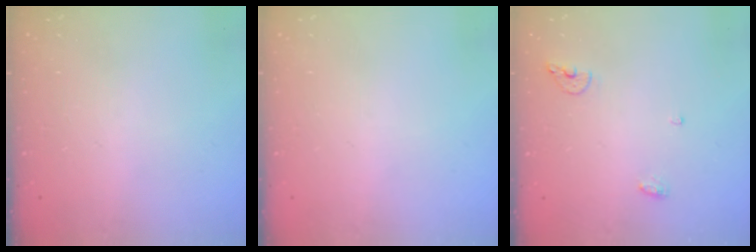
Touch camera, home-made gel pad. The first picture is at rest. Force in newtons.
{"total": 0.0}
{"total": 6.2, "press": 6.1, "slide": 1.1}